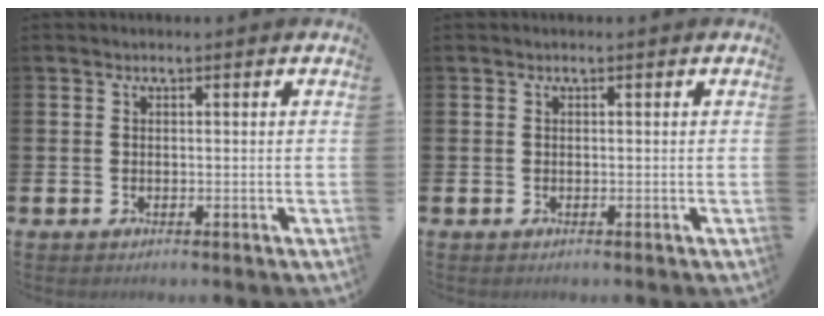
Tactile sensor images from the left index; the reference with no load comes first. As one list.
[{"total": 0.0}]